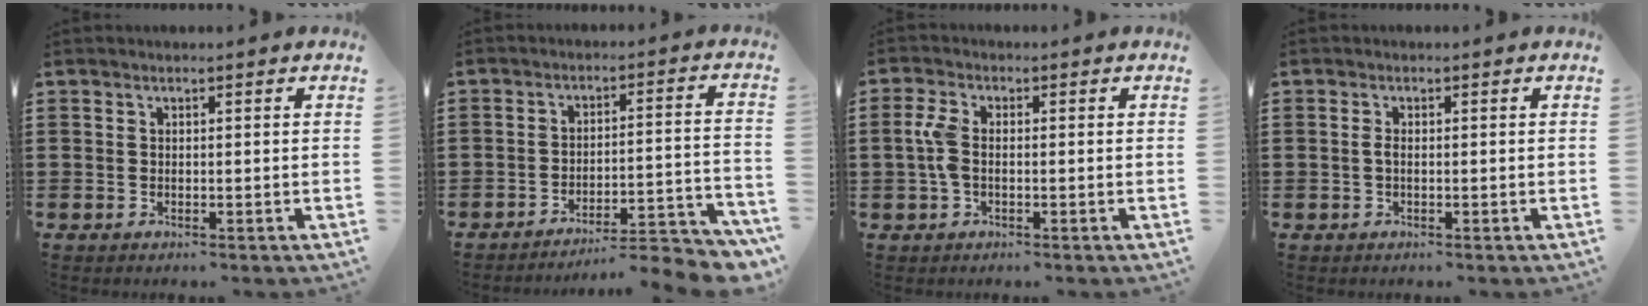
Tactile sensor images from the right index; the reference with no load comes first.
{"total": 5.7, "force": [-5.3, -0.1, 2.1], "torque": [-0.035, -0.013, -0.105]}
{"total": 4.1, "force": [-0.3, 2.0, 3.6], "torque": [-0.096, -0.006, -0.014]}
{"total": 1.2, "force": [-0.3, 0.4, 1.1], "torque": [-0.029, -0.004, -0.008]}